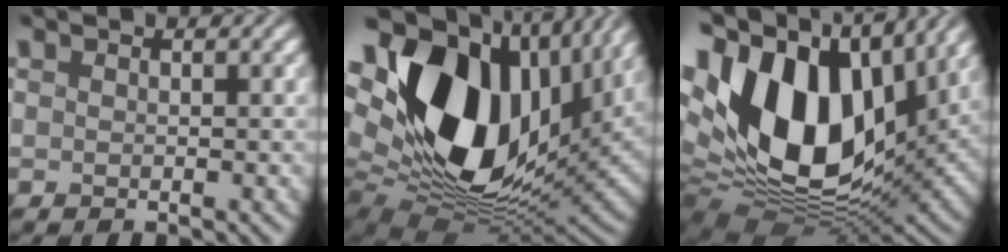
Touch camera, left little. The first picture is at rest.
{"total": 20.6, "force": [4.1, 13.8, 14.8], "torque": [-0.298, -0.016, 0.093]}
{"total": 18.6, "force": [3.1, 12.1, 13.7], "torque": [-0.288, -0.011, 0.057]}